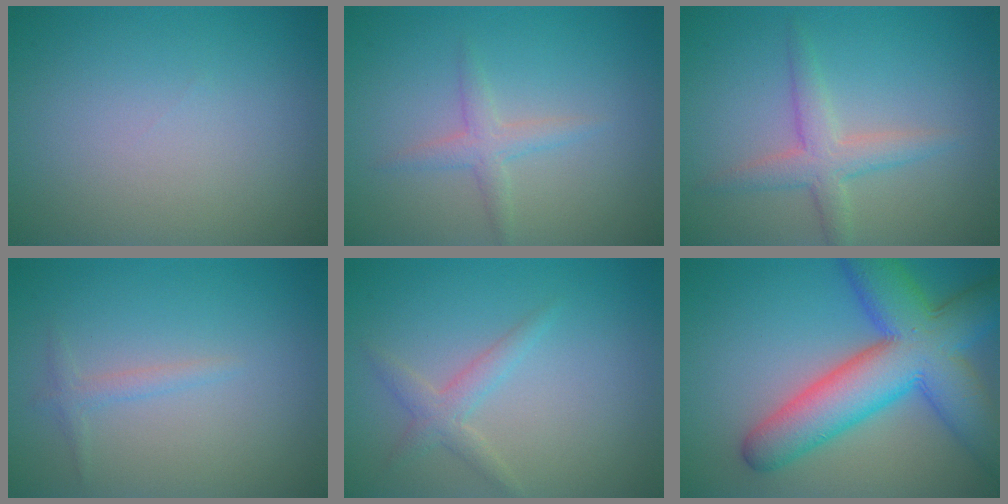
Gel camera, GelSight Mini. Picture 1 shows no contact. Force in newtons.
{"total": 1.8, "press": 1.8, "slide": 0.0}
{"total": 2.9, "press": 2.9, "slide": 0.1}
{"total": 1.1, "press": 1.1, "slide": 0.0}
{"total": 1.9, "press": 1.9, "slide": 0.1}
{"total": 11.3, "press": 11.3, "slide": 0.3}